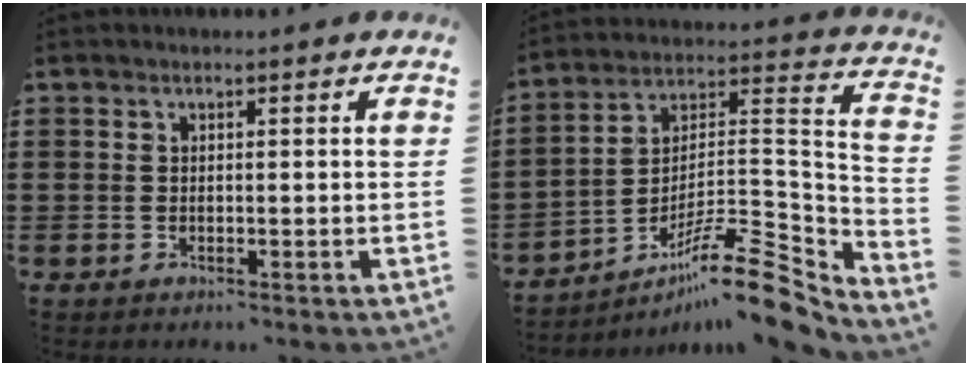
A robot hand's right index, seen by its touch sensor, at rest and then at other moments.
{"total": 13.4, "force": [-10.1, 2.5, 8.5], "torque": [-0.122, 0.032, -0.185]}